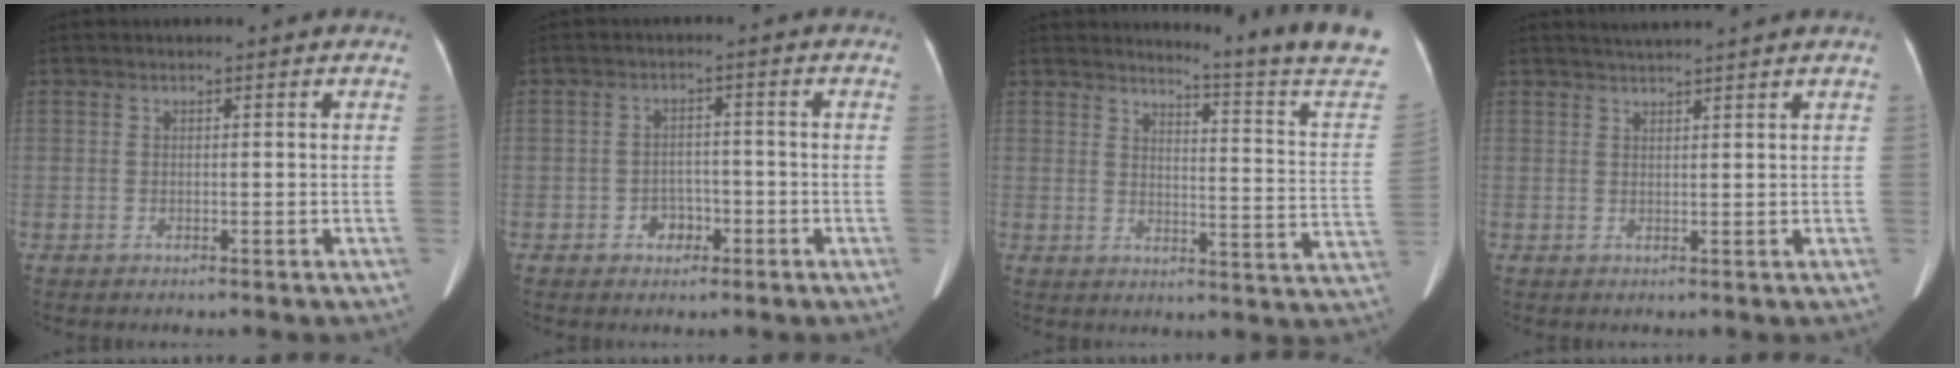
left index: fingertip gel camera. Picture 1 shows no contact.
{"total": 3.2, "force": [-1.5, 2.4, 1.4], "torque": [-0.020, 0.009, -0.020]}
{"total": 15.2, "force": [14.2, -3.1, 4.4], "torque": [-0.066, -0.123, 0.159]}
{"total": 4.0, "force": [3.6, -1.0, 1.5], "torque": [-0.020, 0.020, 0.054]}